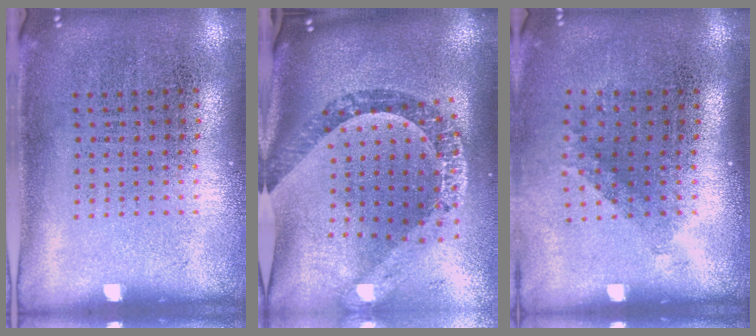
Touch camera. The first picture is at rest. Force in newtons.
{"total": 2.4, "press": 1.9, "slide": 1.5}
{"total": 1.3, "press": 0.9, "slide": 0.9}